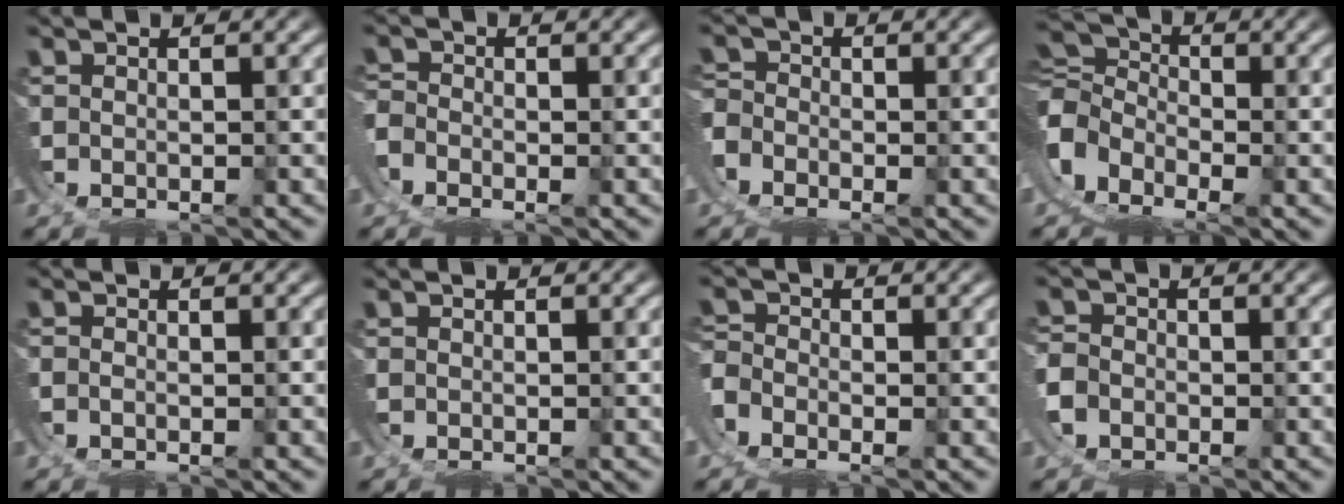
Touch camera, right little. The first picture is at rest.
{"total": 1.6, "force": [-1.3, 0.8, 0.3], "torque": [-0.012, -0.008, -0.026]}
{"total": 2.2, "force": [-1.4, 1.7, 0.1], "torque": [-0.009, -0.003, -0.034]}
{"total": 10.6, "force": [-2.3, 9.4, 4.3], "torque": [-0.128, -0.033, -0.047]}
{"total": 0.6, "force": [-0.5, 0.3, 0.3], "torque": [-0.010, -0.006, -0.008]}
{"total": 0.0}
{"total": 2.1, "force": [-1.6, 1.2, 0.5], "torque": [-0.017, -0.009, -0.031]}
{"total": 1.5, "force": [-0.9, 1.2, -0.1], "torque": [-0.013, -0.004, -0.017]}